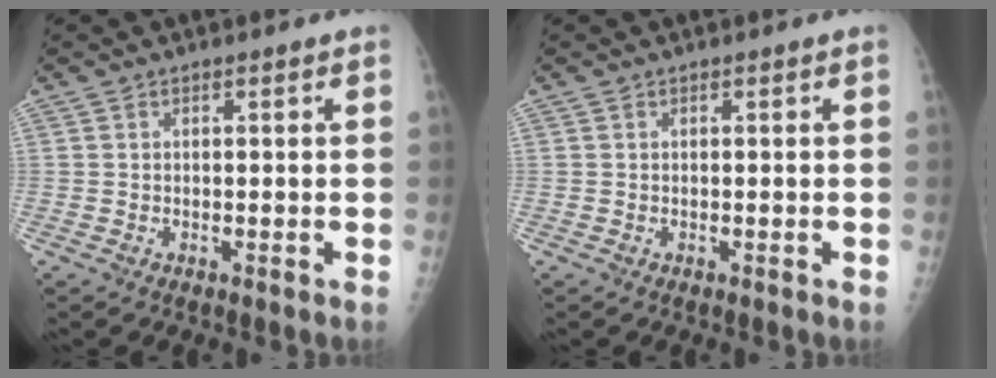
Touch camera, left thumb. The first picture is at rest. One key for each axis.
{"total": 0.0}